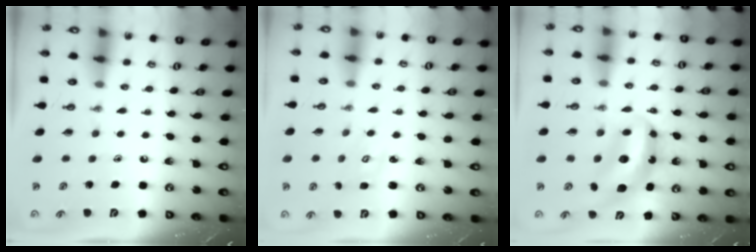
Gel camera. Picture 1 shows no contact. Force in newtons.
{"total": 2.0, "press": 2.0, "slide": 0.1}
{"total": 7.4, "press": 7.4, "slide": 0.7}